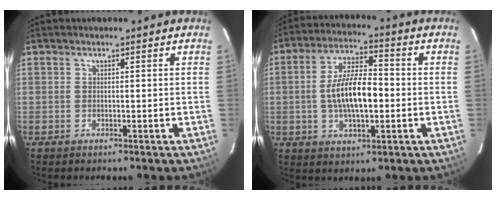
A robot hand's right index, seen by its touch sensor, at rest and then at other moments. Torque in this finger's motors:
{"motor_torque": [1.57, -0.28, 0.63, 0.19]}